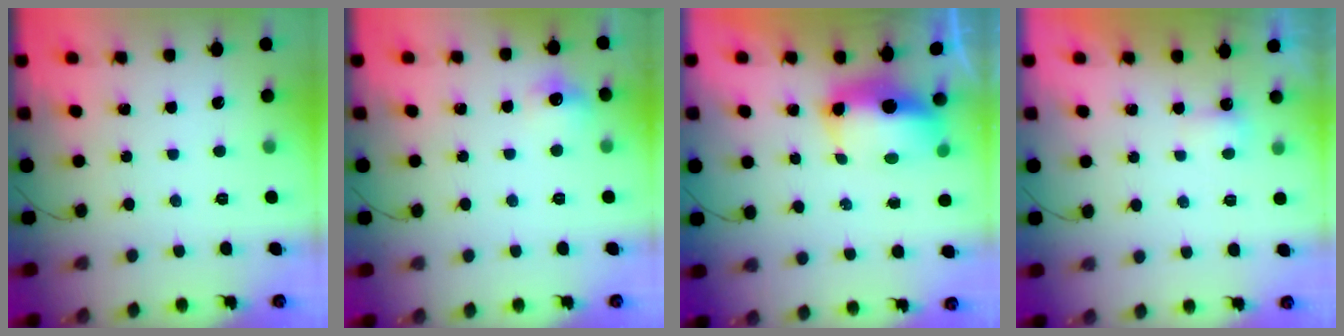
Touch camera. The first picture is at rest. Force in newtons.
{"total": 6.3, "press": 6.3, "slide": 0.9}
{"total": 8.5, "press": 8.3, "slide": 1.7}
{"total": 2.8, "press": 2.7, "slide": 0.7}